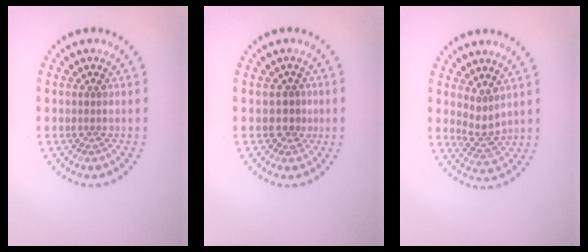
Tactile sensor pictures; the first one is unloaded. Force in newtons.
{"total": 1.2, "press": 0.9, "slide": 0.8}
{"total": 2.2, "press": 1.7, "slide": 1.4}